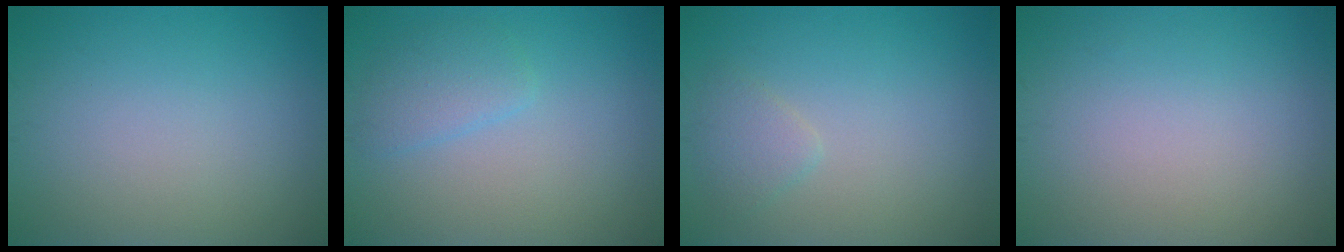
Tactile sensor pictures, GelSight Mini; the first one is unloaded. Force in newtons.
{"total": 2.2, "press": 2.1, "slide": 0.2}
{"total": 1.5, "press": 1.5, "slide": 0.1}
{"total": 0.0}